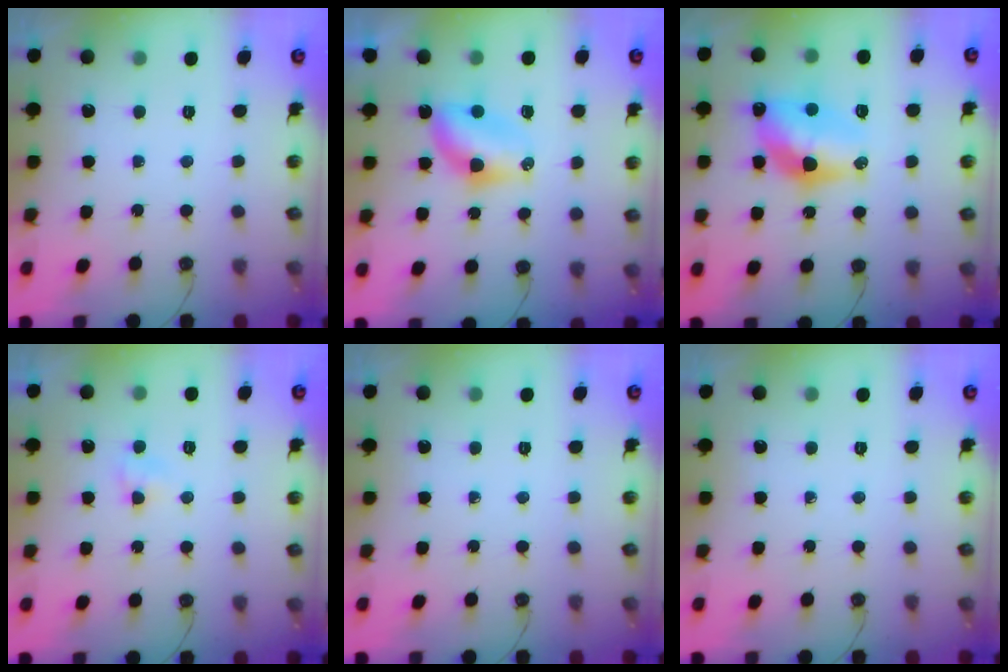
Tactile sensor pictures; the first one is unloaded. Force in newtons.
{"total": 6.3, "press": 6.3, "slide": 0.3}
{"total": 11.4, "press": 11.4, "slide": 0.6}
{"total": 3.4, "press": 3.4, "slide": 0.5}
{"total": 0.0}
{"total": 0.0}